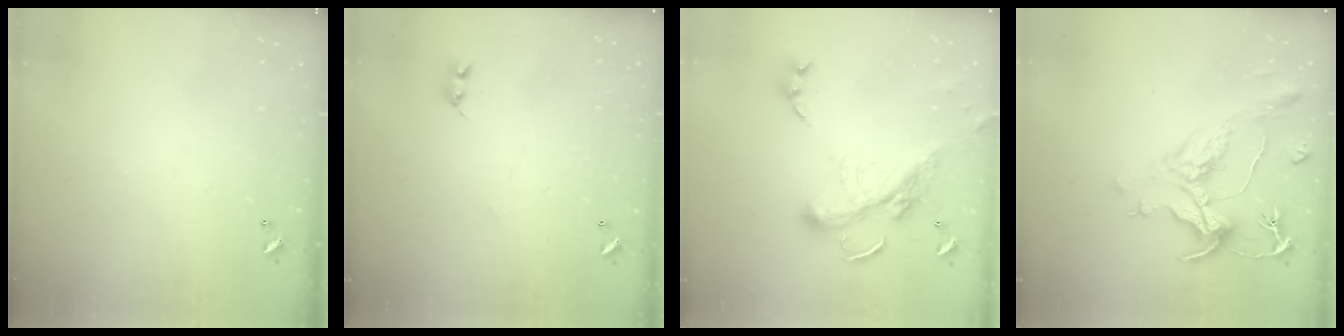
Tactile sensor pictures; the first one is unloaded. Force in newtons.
{"total": 1.6, "press": 1.6, "slide": 0.4}
{"total": 6.2, "press": 6.1, "slide": 1.5}
{"total": 1.6, "press": 0.1, "slide": 1.6}